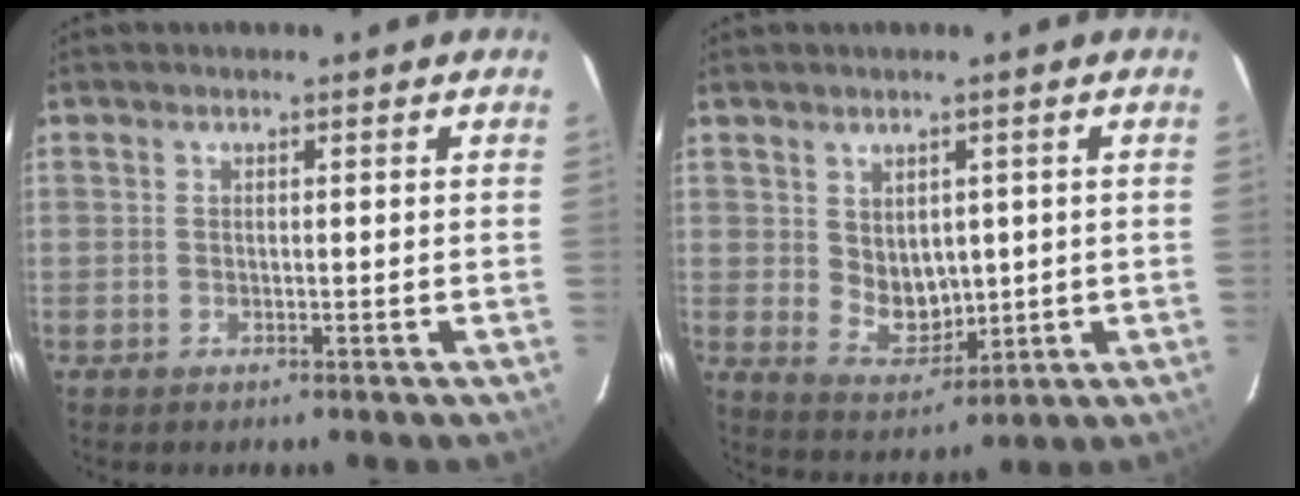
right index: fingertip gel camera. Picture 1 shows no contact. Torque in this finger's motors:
{"motor_torque": [0.28, -0.08, 0.34, 0.03]}